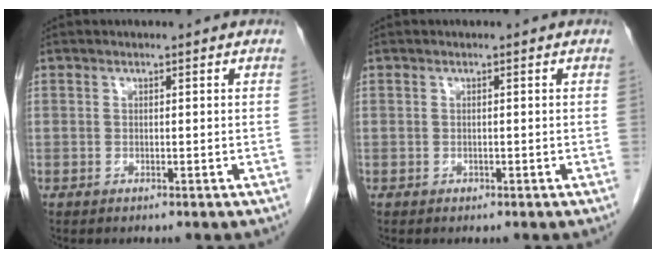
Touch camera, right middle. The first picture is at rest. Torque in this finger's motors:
{"motor_torque": [0.32, 0.07, -0.02, -0.01]}